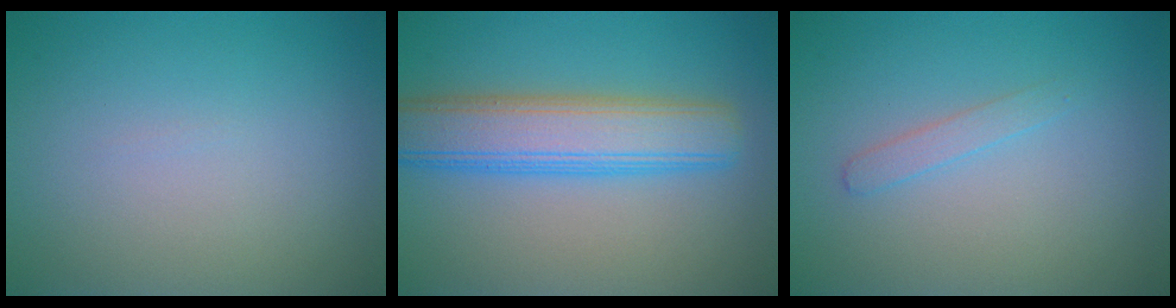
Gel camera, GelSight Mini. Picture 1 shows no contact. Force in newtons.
{"total": 6.8, "press": 6.8, "slide": 0.2}
{"total": 1.2, "press": 1.2, "slide": 0.0}